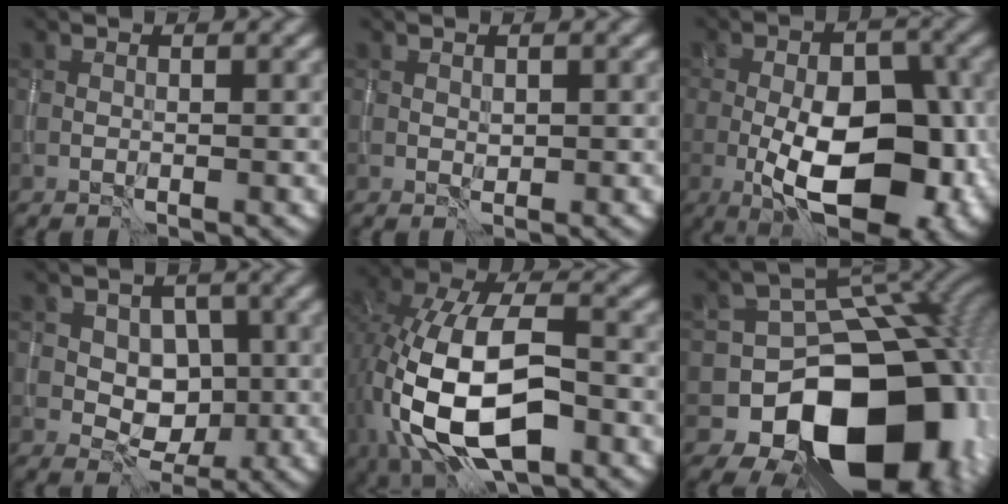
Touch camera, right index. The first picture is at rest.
{"total": 0.6, "force": [0.3, 0.4, 0.2], "torque": [-0.006, -0.001, 0.008]}
{"total": 12.5, "force": [-3.1, 6.1, 10.5], "torque": [-0.150, -0.001, -0.051]}
{"total": 4.0, "force": [0.2, 3.3, 2.2], "torque": [-0.018, -0.001, -0.004]}
{"total": 13.5, "force": [-3.7, 7.1, 10.9], "torque": [-0.228, -0.006, -0.068]}
{"total": 18.3, "force": [-6.3, 13.8, 10.1], "torque": [-0.105, -0.007, -0.095]}